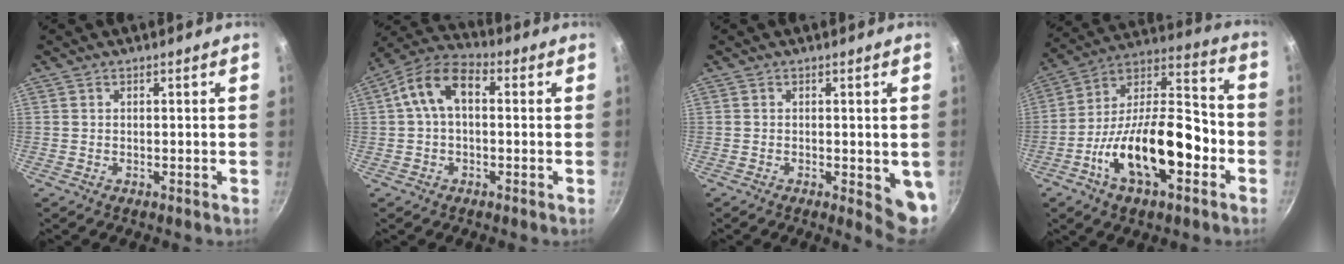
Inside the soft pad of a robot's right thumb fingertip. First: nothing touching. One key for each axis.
{"total": 10.0, "fx": 1.2, "fy": 6.1, "fz": 7.8, "tx": -0.136, "ty": 0.034, "tz": 0.006}
{"total": 5.6, "fx": -0.8, "fy": 2.1, "fz": 5.1, "tx": -0.053, "ty": -0.010, "tz": -0.008}
{"total": 22.1, "fx": -7.3, "fy": 10.2, "fz": 18.2, "tx": -0.286, "ty": 0.051, "tz": -0.135}